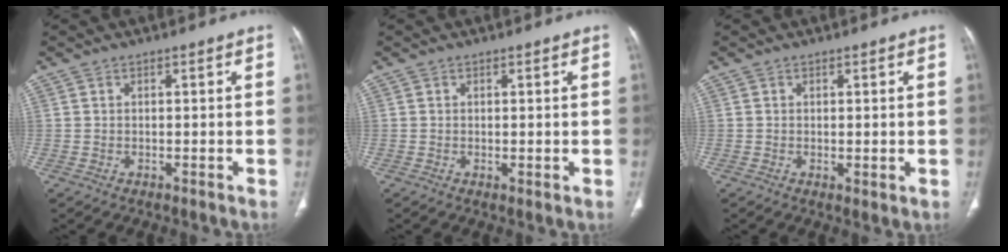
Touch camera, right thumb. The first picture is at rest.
{"total": 0.8, "force": [0.0, 0.3, 0.8], "torque": [-0.017, -0.006, 0.001]}
{"total": 1.4, "force": [-0.1, 0.5, 1.3], "torque": [-0.025, -0.008, 0.002]}